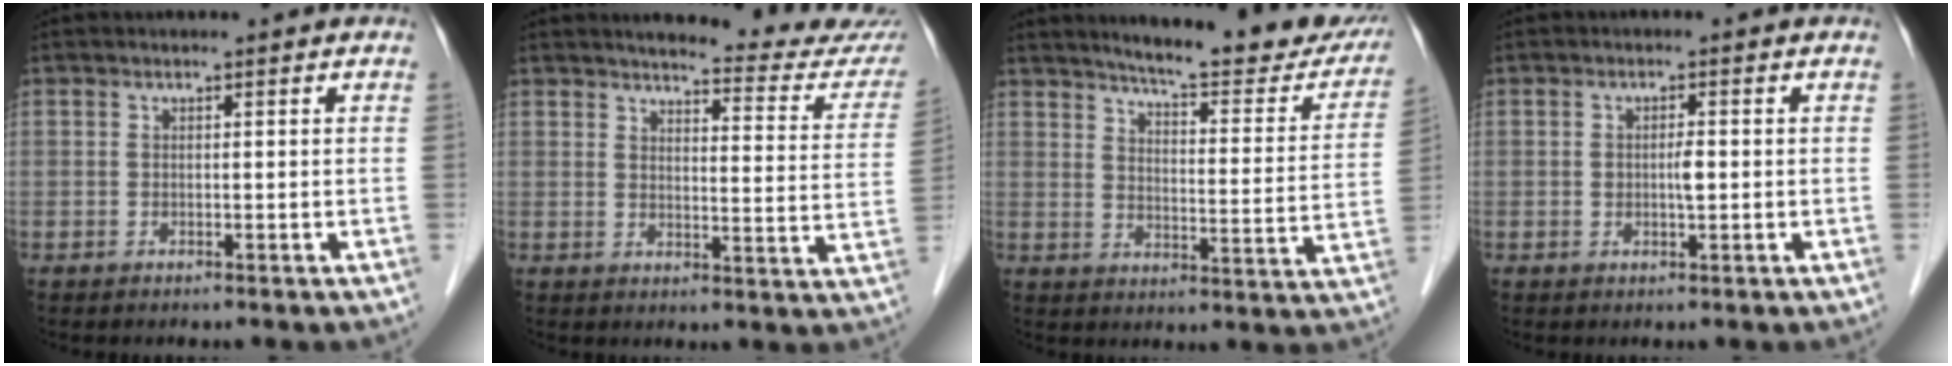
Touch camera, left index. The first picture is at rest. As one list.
[{"total": 15.6, "force": [15.0, 1.1, 4.2], "torque": [-0.037, -0.076, 0.153]}, {"total": 21.3, "force": [18.8, 3.2, 9.6], "torque": [-0.115, -0.053, 0.221]}, {"total": 2.0, "force": [-0.1, 0.6, 1.9], "torque": [-0.036, 0.001, -0.001]}]